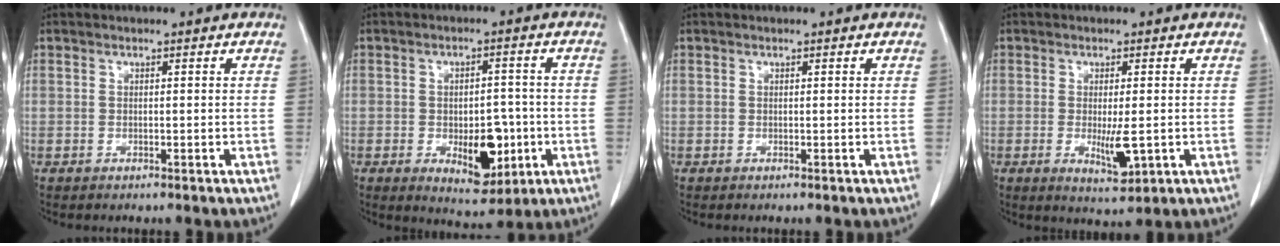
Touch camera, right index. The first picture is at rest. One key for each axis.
{"total": 8.5, "fx": -2.4, "fy": 4.2, "fz": 7.0, "tx": -0.097, "ty": 0.001, "tz": -0.023}
{"total": 0.0}
{"total": 5.0, "fx": -1.0, "fy": 1.3, "fz": 4.8, "tx": -0.077, "ty": -0.011, "tz": -0.009}